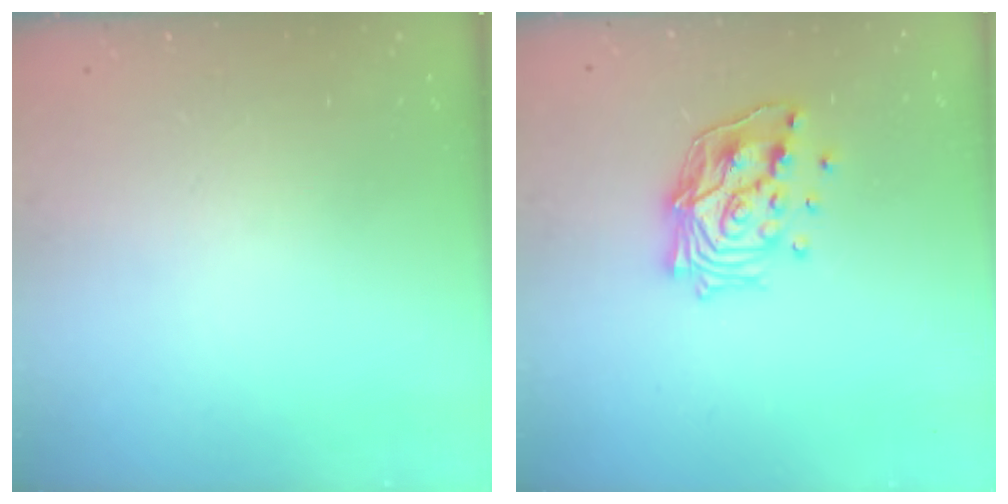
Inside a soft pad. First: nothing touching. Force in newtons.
{"total": 15.1, "press": 14.9, "slide": 1.9}